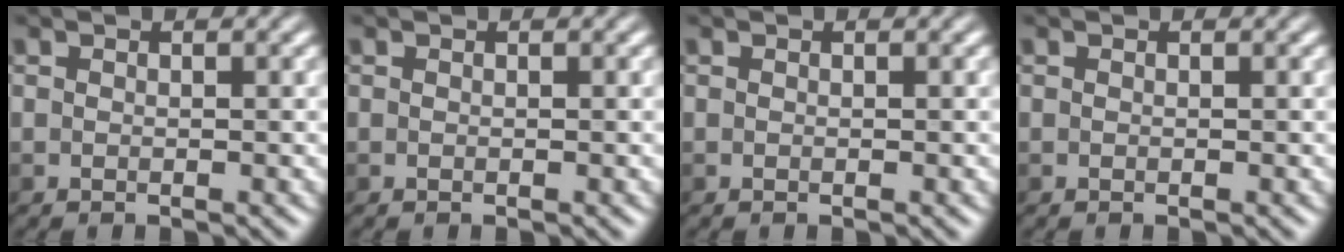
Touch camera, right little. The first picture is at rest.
{"total": 0.0}
{"total": 0.0}
{"total": 0.0}